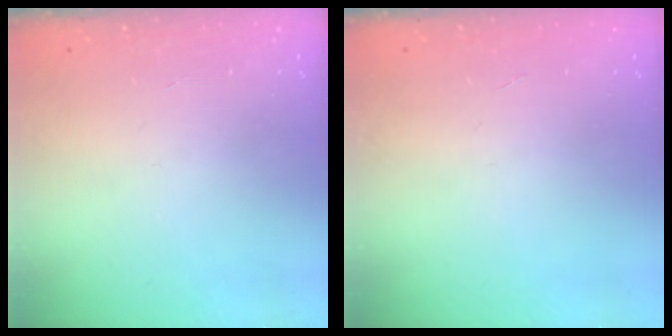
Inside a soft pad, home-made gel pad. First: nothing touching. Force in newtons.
{"total": 0.0}